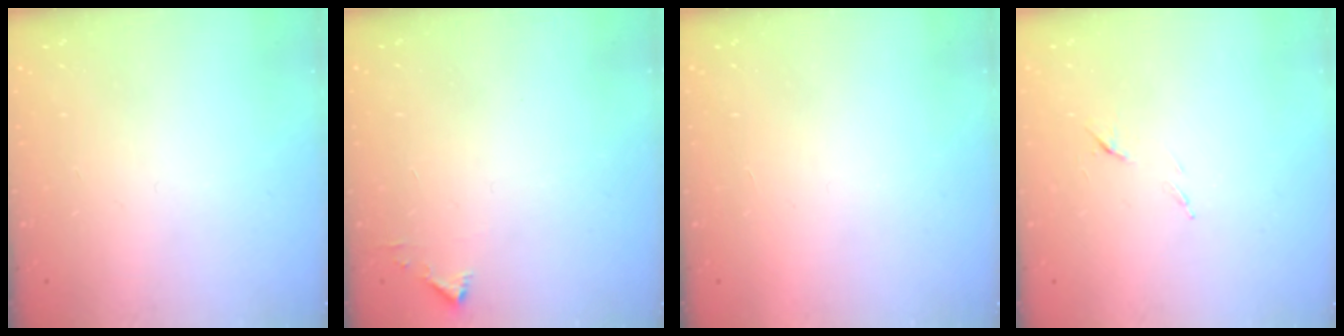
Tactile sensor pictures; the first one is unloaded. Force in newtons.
{"total": 2.3, "press": 2.3, "slide": 0.2}
{"total": 1.7, "press": 1.7, "slide": 0.1}
{"total": 6.8, "press": 6.8, "slide": 0.8}